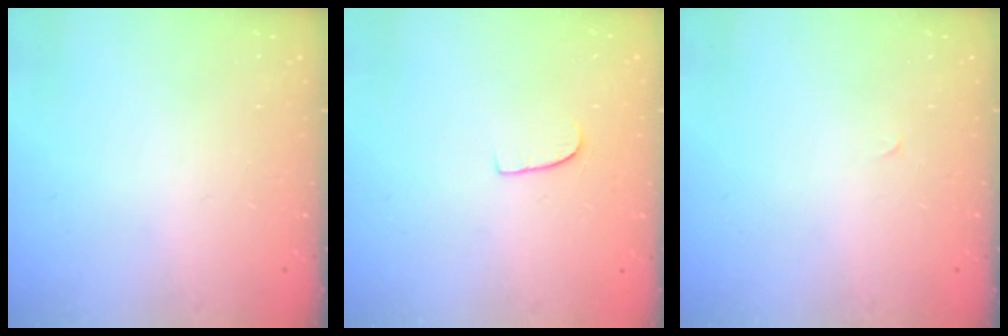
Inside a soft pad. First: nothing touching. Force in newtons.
{"total": 5.4, "press": 5.4, "slide": 0.4}
{"total": 0.0}